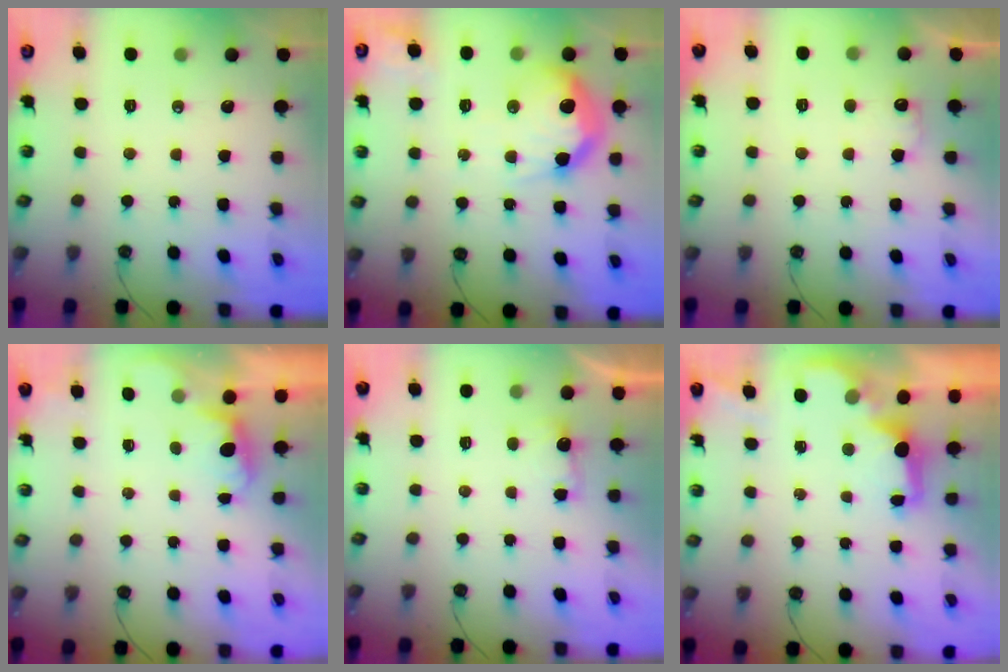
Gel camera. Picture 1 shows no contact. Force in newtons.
{"total": 20.4, "press": 20.3, "slide": 1.9}
{"total": 6.8, "press": 6.8, "slide": 0.5}
{"total": 0.7, "press": 0.1, "slide": 0.7}
{"total": 2.3, "press": 2.2, "slide": 0.9}
{"total": 2.1, "press": 1.9, "slide": 0.8}